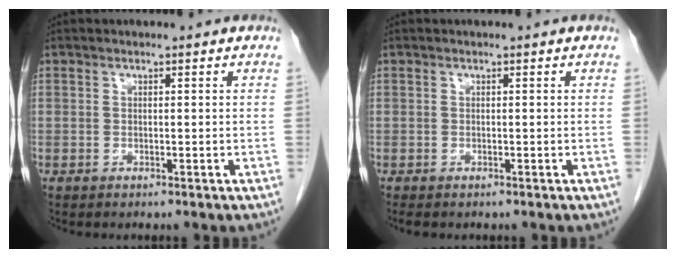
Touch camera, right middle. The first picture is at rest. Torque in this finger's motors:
{"motor_torque": [0.15, 0.11, -0.03, 0.00]}